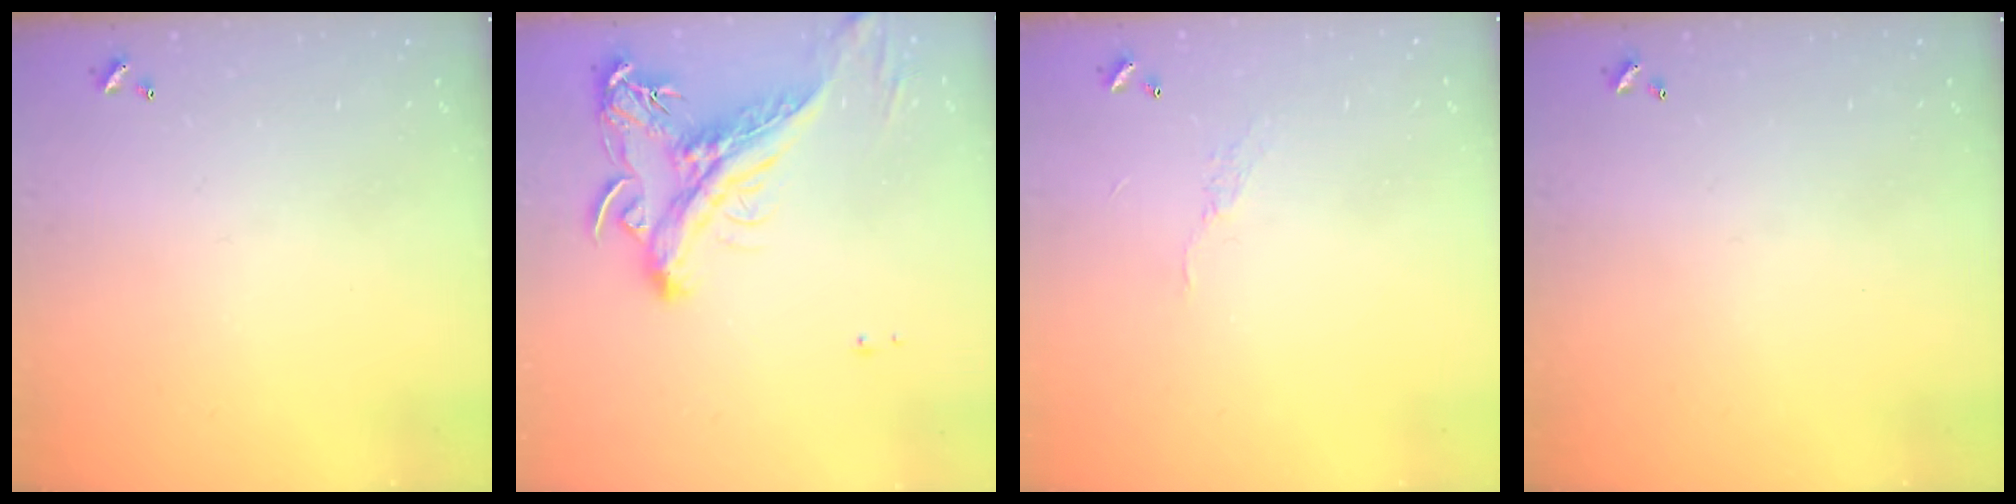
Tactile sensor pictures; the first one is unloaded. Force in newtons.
{"total": 4.2, "press": 3.8, "slide": 1.6}
{"total": 6.6, "press": 6.6, "slide": 0.7}
{"total": 0.0}